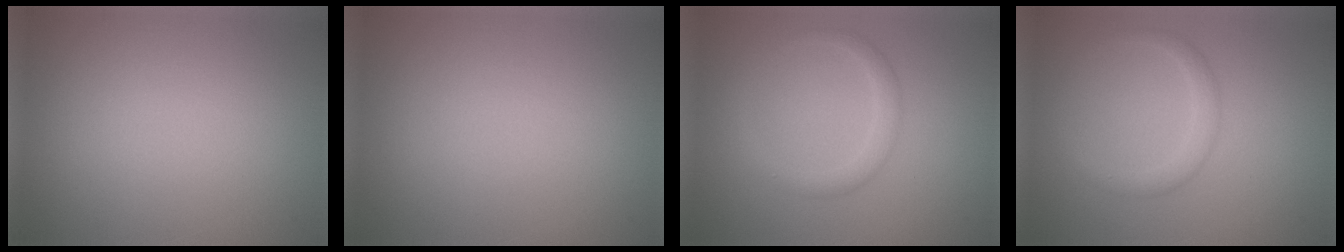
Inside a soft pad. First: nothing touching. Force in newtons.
{"total": 0.0}
{"total": 2.0, "press": 2.0, "slide": 0.0}
{"total": 1.9, "press": 1.9, "slide": 0.2}